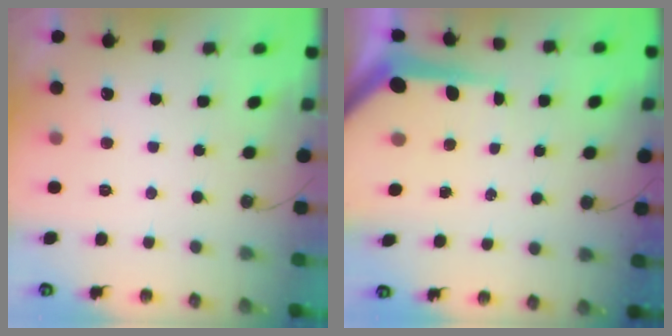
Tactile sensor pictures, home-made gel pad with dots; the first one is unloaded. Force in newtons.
{"total": 8.0, "press": 8.0, "slide": 0.9}